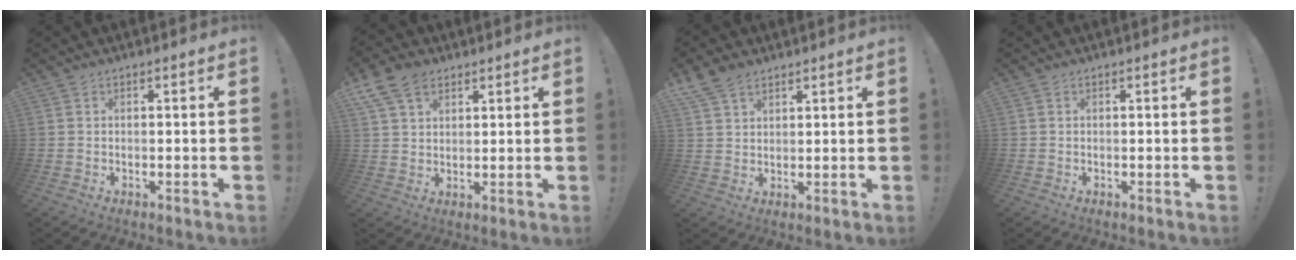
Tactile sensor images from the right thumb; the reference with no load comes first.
{"total": 9.5, "force": [5.4, 6.4, 4.6], "torque": [-0.081, -0.014, 0.108]}
{"total": 6.7, "force": [4.8, 3.8, 2.6], "torque": [-0.050, -0.016, 0.095]}
{"total": 0.0}